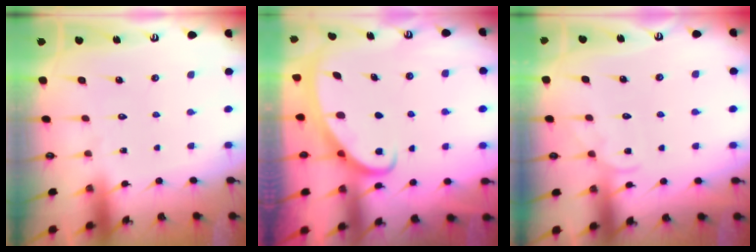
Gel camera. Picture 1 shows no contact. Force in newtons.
{"total": 2.3, "press": 2.3, "slide": 0.3}
{"total": 4.7, "press": 4.7, "slide": 0.5}